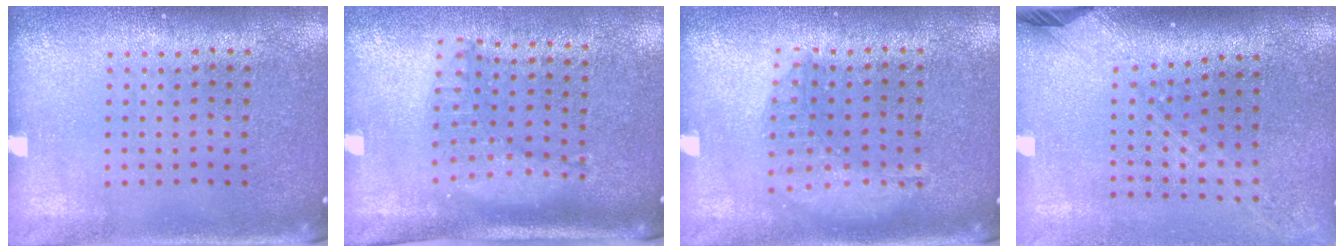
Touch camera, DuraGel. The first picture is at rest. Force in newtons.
{"total": 1.2, "press": 1.2, "slide": 0.2}
{"total": 1.4, "press": 1.3, "slide": 0.3}
{"total": 2.2, "press": 1.6, "slide": 1.5}